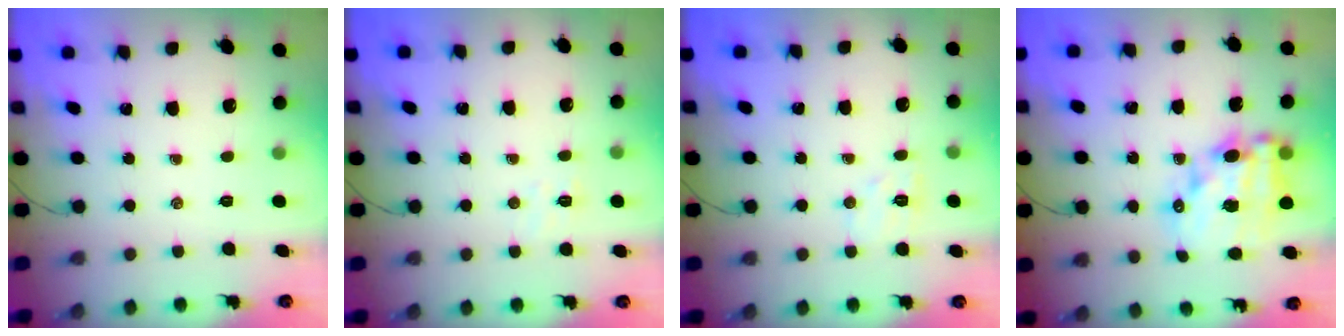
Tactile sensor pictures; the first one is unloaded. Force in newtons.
{"total": 4.5, "press": 4.4, "slide": 1.3}
{"total": 6.1, "press": 6.0, "slide": 1.1}
{"total": 16.1, "press": 15.6, "slide": 3.8}